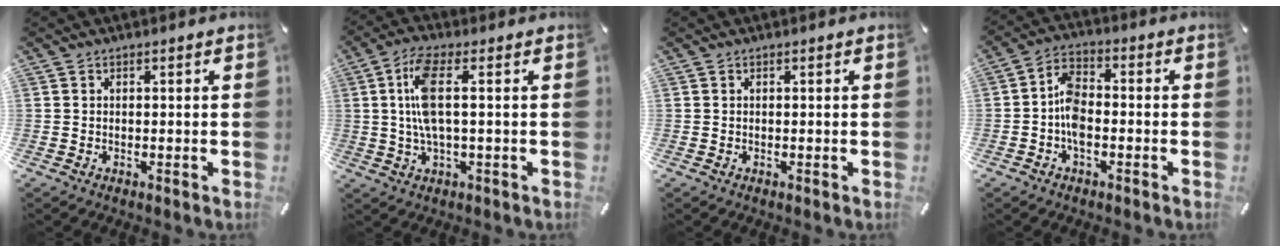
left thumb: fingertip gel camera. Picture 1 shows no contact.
{"total": 9.2, "force": [1.2, 3.2, 8.6], "torque": [-0.188, -0.007, 0.015]}
{"total": 0.0}
{"total": 6.8, "force": [-2.0, 3.9, 5.1], "torque": [-0.098, 0.016, -0.035]}